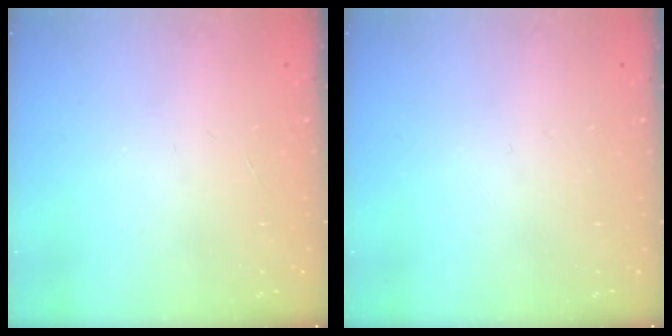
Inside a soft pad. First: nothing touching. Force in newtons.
{"total": 0.0}